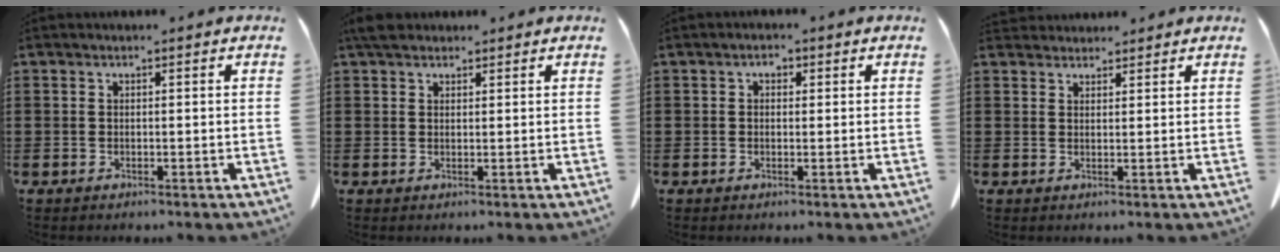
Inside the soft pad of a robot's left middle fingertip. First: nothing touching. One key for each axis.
{"total": 3.1, "fx": 2.4, "fy": 1.3, "fz": 1.3, "tx": -0.025, "ty": 0.002, "tz": 0.047}
{"total": 1.3, "fx": 0.2, "fy": 0.9, "fz": 0.9, "tx": -0.022, "ty": 0.006, "tz": 0.003}
{"total": 2.2, "fx": 2.2, "fy": 0.6, "fz": 0.0, "tx": -0.006, "ty": -0.002, "tz": 0.043}